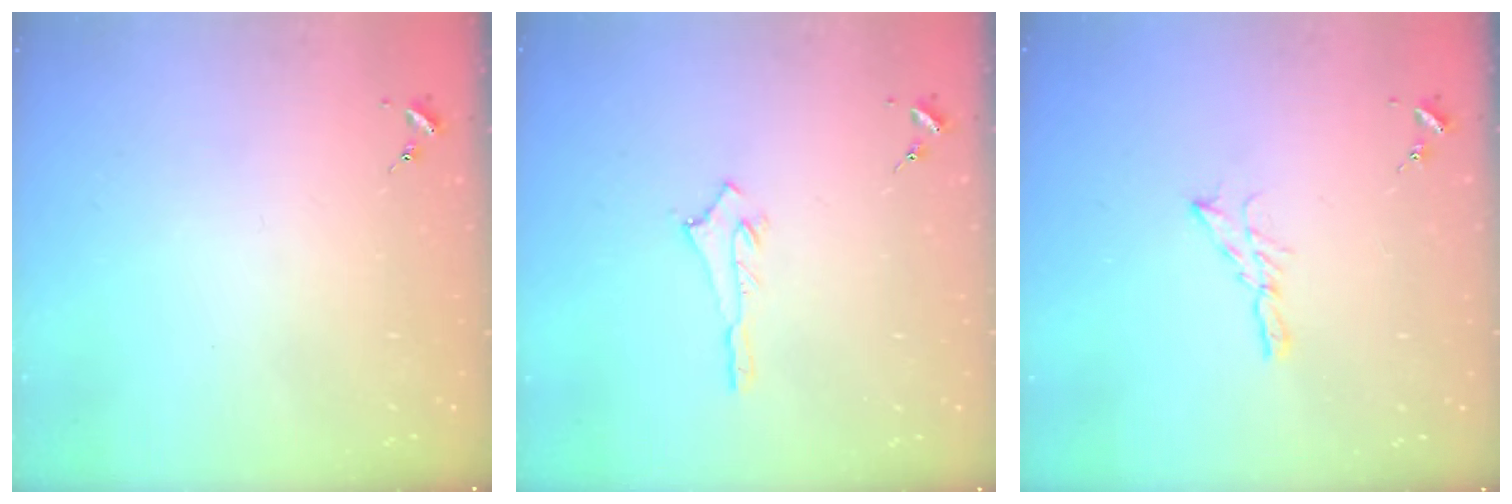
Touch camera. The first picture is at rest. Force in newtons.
{"total": 2.9, "press": 2.9, "slide": 0.2}
{"total": 5.3, "press": 5.3, "slide": 0.2}